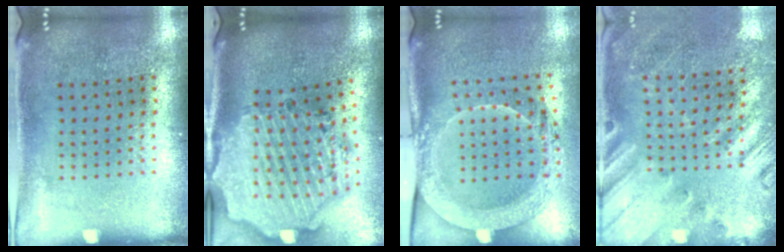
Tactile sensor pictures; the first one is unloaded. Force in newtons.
{"total": 3.1, "press": 2.7, "slide": 1.4}
{"total": 2.0, "press": 2.0, "slide": 0.2}
{"total": 2.2, "press": 2.0, "slide": 1.0}